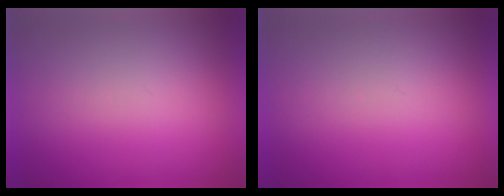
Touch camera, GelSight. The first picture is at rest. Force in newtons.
{"total": 1.2}